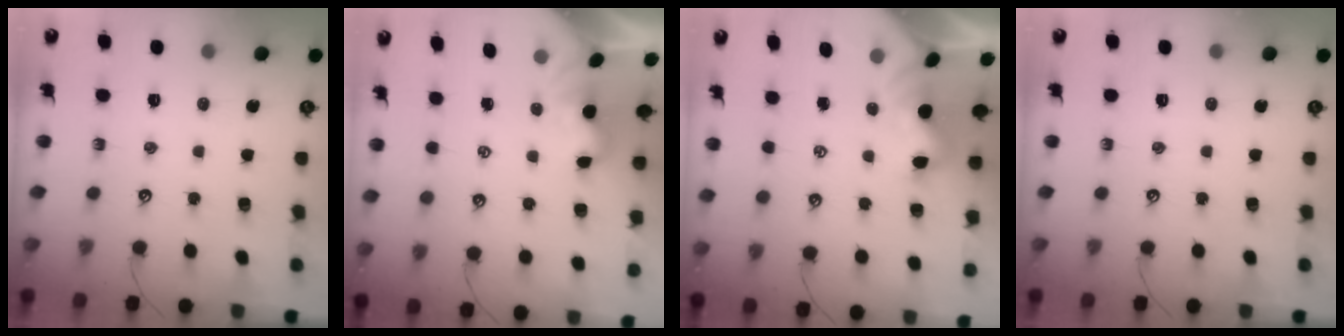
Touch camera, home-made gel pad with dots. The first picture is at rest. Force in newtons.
{"total": 2.0, "press": 2.0, "slide": 0.4}
{"total": 2.2, "press": 2.2, "slide": 0.5}
{"total": 0.0}